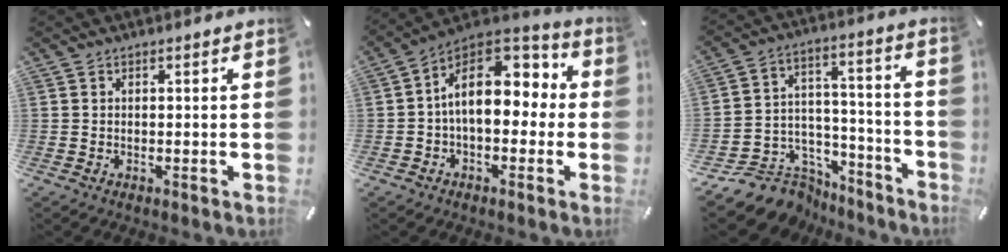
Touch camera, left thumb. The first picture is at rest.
{"total": 14.8, "force": [2.6, 9.8, 10.9], "torque": [-0.173, -0.009, 0.045]}
{"total": 12.1, "force": [-6.9, 9.3, 3.4], "torque": [-0.053, 0.034, -0.108]}